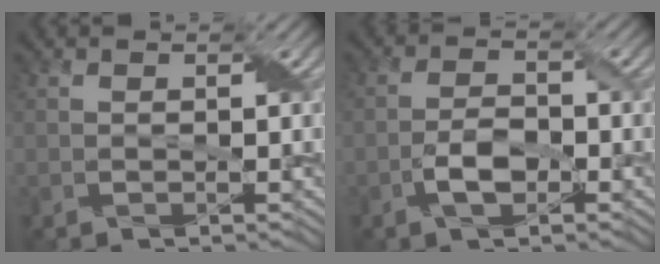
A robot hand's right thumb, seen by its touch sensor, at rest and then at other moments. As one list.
[{"total": 4.2, "force": [-1.9, 2.0, 3.1], "torque": [-0.064, 0.004, -0.039]}]